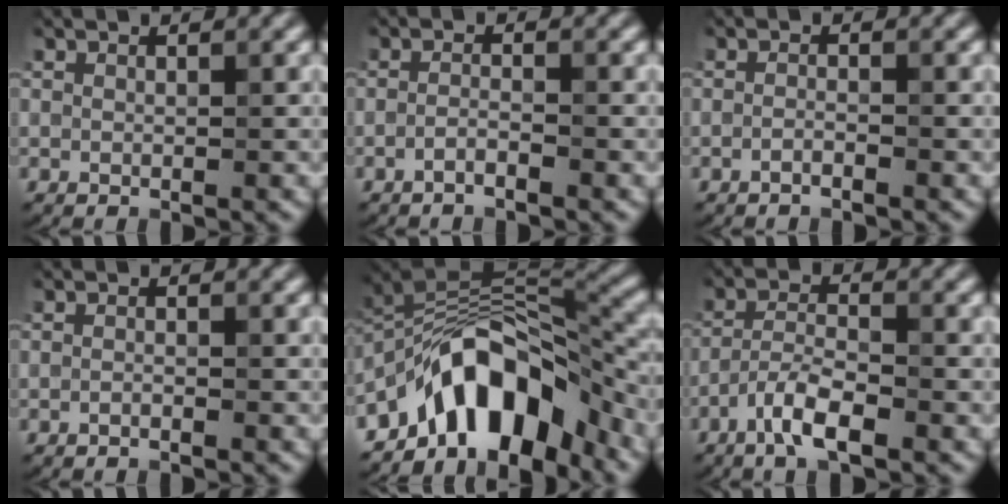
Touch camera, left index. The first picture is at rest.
{"total": 1.2, "force": [-0.9, 0.2, 0.8], "torque": [-0.015, 0.003, -0.020]}
{"total": 0.9, "force": [-0.7, 0.1, 0.6], "torque": [-0.011, 0.000, -0.014]}
{"total": 0.6, "force": [-0.4, 0.1, 0.4], "torque": [-0.007, -0.001, -0.009]}
{"total": 11.3, "force": [-6.1, 5.3, 7.8], "torque": [-0.107, 0.017, -0.112]}
{"total": 3.9, "force": [-2.4, 0.9, 2.9], "torque": [-0.062, 0.007, -0.055]}